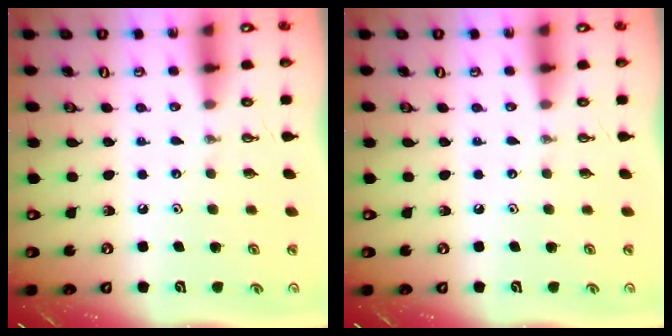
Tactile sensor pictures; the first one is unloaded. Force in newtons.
{"total": 0.0}